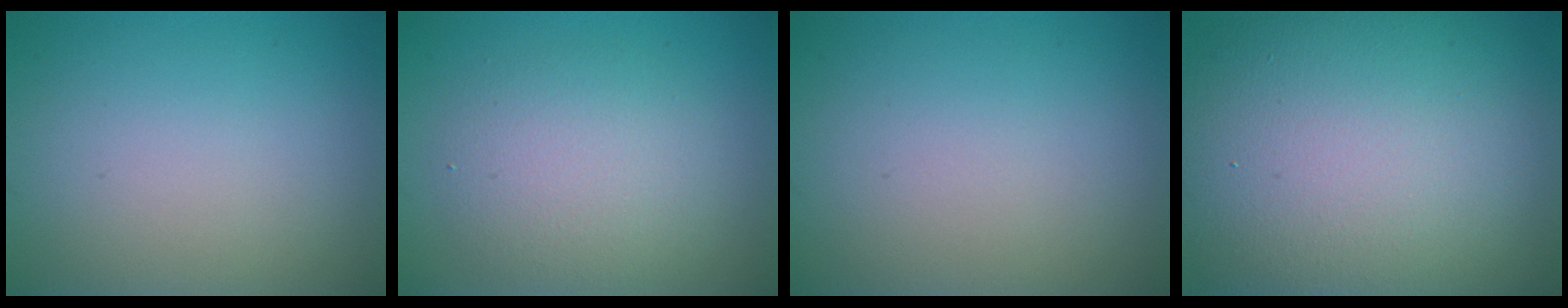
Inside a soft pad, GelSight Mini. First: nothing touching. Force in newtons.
{"total": 4.2, "press": 4.2, "slide": 0.0}
{"total": 0.0}
{"total": 17.3, "press": 17.2, "slide": 1.1}